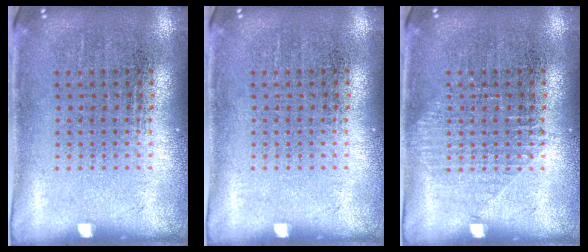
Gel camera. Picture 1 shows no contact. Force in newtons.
{"total": 0.0}
{"total": 1.0, "press": 1.0, "slide": 0.2}